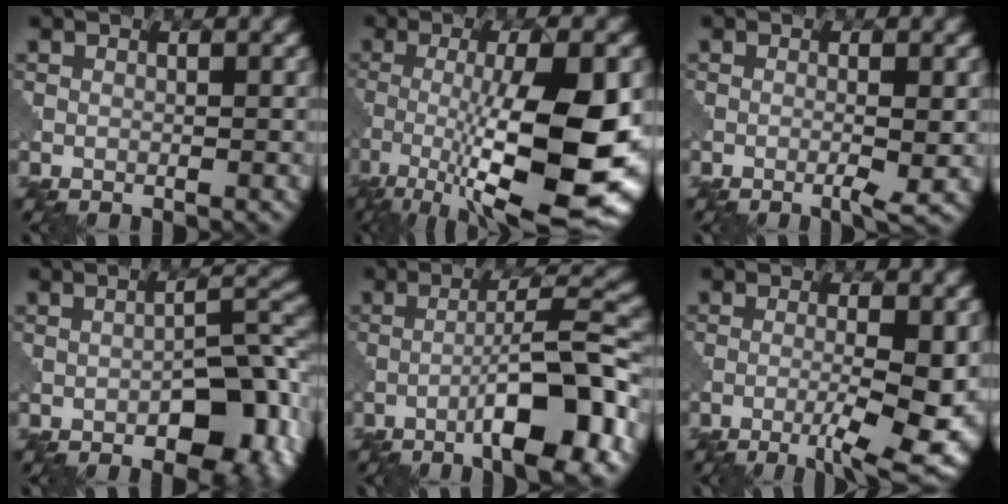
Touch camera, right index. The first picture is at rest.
{"total": 13.8, "force": [-3.4, 3.9, 12.8], "torque": [-0.212, -0.013, -0.059]}
{"total": 2.2, "force": [-0.6, 0.2, 2.1], "torque": [-0.036, -0.001, -0.014]}
{"total": 8.3, "force": [-3.7, 3.6, 6.6], "torque": [-0.081, 0.010, -0.052]}
{"total": 8.7, "force": [-4.2, 1.3, 7.6], "torque": [-0.109, 0.022, -0.071]}
{"total": 7.5, "force": [-2.6, 1.4, 6.9], "torque": [-0.110, -0.005, -0.040]}